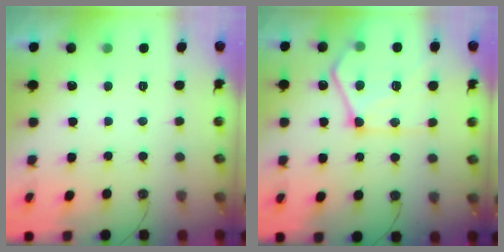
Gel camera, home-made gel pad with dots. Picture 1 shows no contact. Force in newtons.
{"total": 16.6, "press": 16.6, "slide": 0.9}